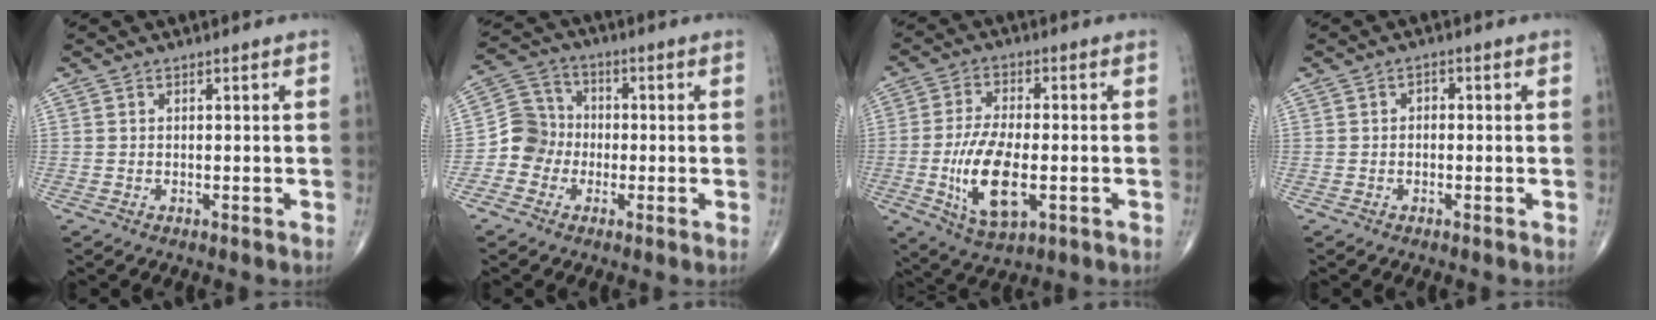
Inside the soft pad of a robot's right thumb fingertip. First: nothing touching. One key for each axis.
{"total": 7.3, "fx": -2.0, "fy": 6.8, "fz": 1.9, "tx": -0.006, "ty": 0.027, "tz": -0.049}
{"total": 12.5, "fx": -2.7, "fy": 5.5, "fz": 10.9, "tx": -0.209, "ty": -0.002, "tz": -0.043}
{"total": 1.2, "fx": -0.1, "fy": 0.9, "fz": 0.8, "tx": 0.000, "ty": 0.006, "tz": -0.007}